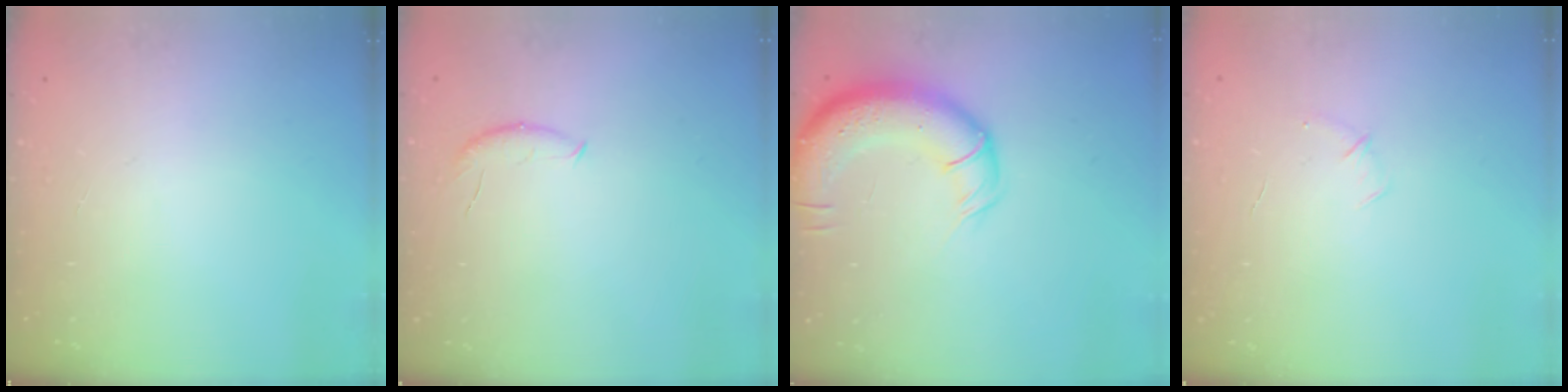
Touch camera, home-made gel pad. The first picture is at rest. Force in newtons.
{"total": 6.5, "press": 6.4, "slide": 0.8}
{"total": 13.7, "press": 13.3, "slide": 3.4}
{"total": 5.0, "press": 4.9, "slide": 1.3}